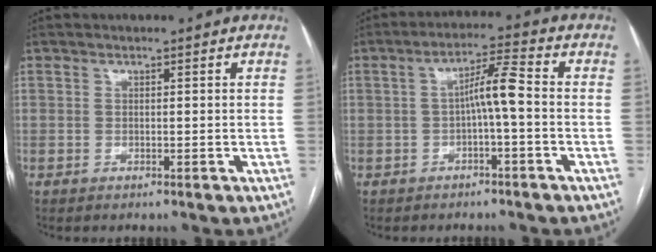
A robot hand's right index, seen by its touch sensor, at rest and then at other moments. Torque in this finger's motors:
{"motor_torque": [0.71, -0.07, 0.32, 0.10]}